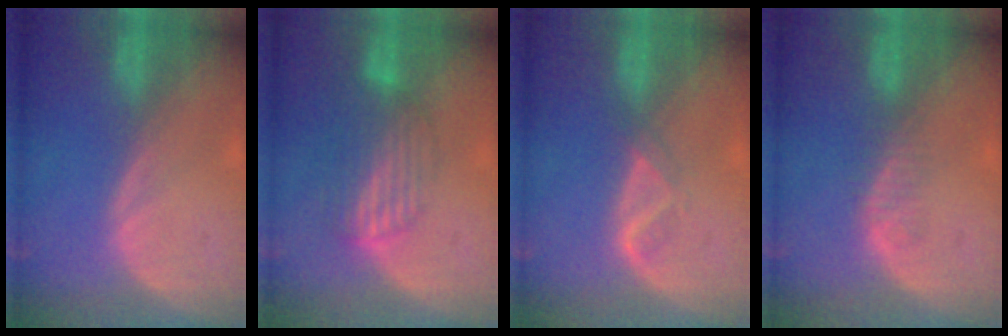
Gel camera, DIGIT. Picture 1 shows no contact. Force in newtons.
{"total": 6.9, "press": 5.8, "slide": 3.8}
{"total": 1.9, "press": 1.8, "slide": 0.7}
{"total": 1.9, "press": 1.6, "slide": 1.0}